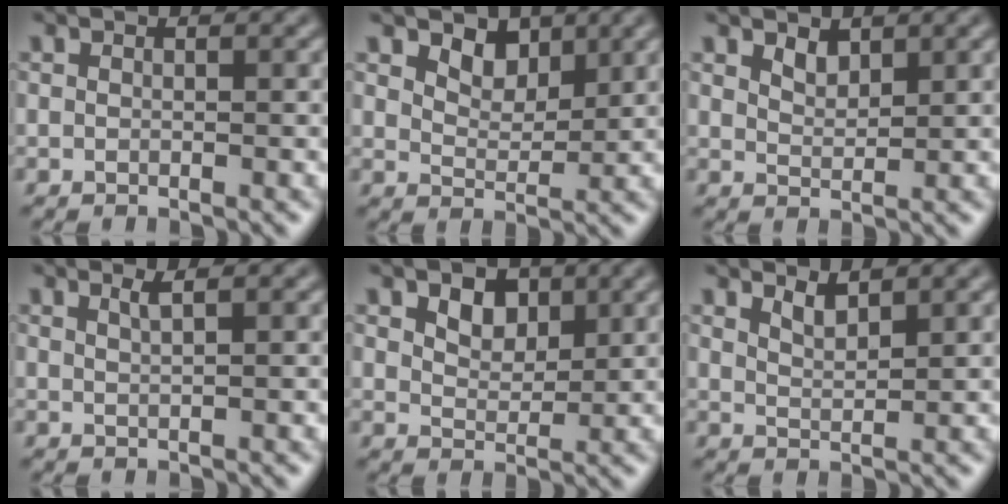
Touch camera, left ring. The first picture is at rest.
{"total": 3.0, "force": [2.1, 1.7, 1.4], "torque": [-0.032, -0.014, 0.037]}
{"total": 1.6, "force": [1.3, 0.7, 0.7], "torque": [-0.015, -0.004, 0.027]}
{"total": 1.3, "force": [0.8, 0.4, 1.0], "torque": [-0.009, 0.001, 0.011]}
{"total": 2.8, "force": [1.5, 1.7, 1.6], "torque": [-0.031, -0.003, 0.024]}
{"total": 1.7, "force": [1.4, 0.4, 0.9], "torque": [-0.018, -0.005, 0.028]}